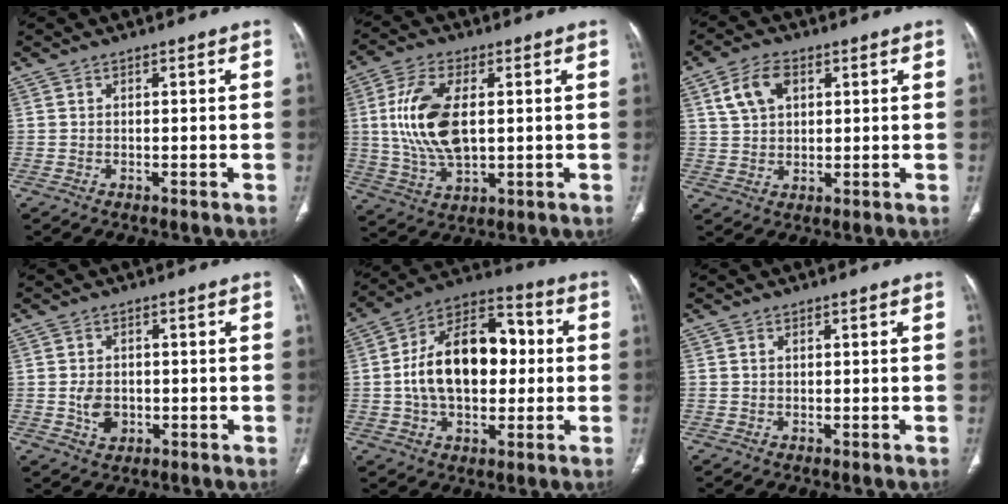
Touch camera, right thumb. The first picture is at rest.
{"total": 13.8, "force": [1.7, 7.0, 11.7], "torque": [-0.242, -0.005, 0.038]}
{"total": 7.2, "force": [2.9, 4.7, 4.7], "torque": [-0.081, 0.001, 0.055]}
{"total": 4.2, "force": [-0.6, 3.1, 2.7], "torque": [-0.038, 0.000, -0.006]}
{"total": 19.6, "force": [0.8, 12.0, 15.5], "torque": [-0.233, 0.033, 0.009]}
{"total": 0.6, "force": [0.2, 0.4, 0.4], "torque": [-0.010, 0.004, 0.005]}